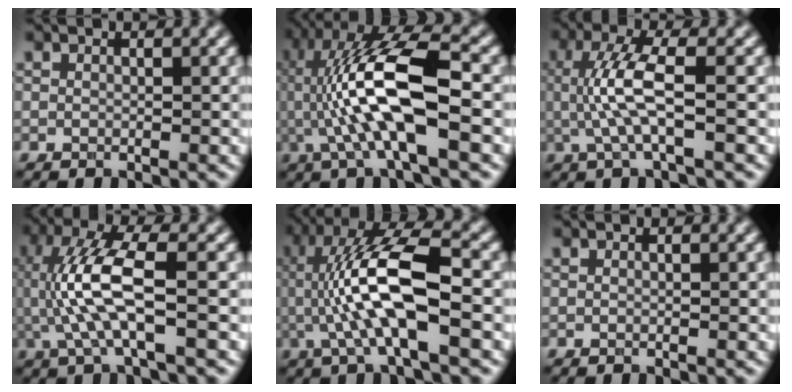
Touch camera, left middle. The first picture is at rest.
{"total": 10.3, "force": [-0.6, 2.8, 9.9], "torque": [-0.195, 0.015, -0.012]}
{"total": 5.0, "force": [-0.1, 1.1, 4.9], "torque": [-0.107, 0.000, -0.002]}
{"total": 7.2, "force": [-0.4, 1.9, 6.9], "torque": [-0.156, 0.006, -0.004]}
{"total": 9.3, "force": [-0.5, 2.6, 8.9], "torque": [-0.173, 0.011, -0.008]}
{"total": 0.0}